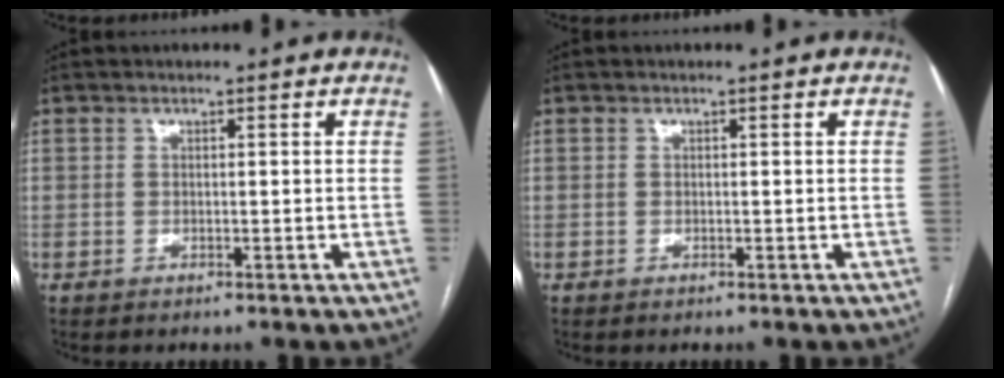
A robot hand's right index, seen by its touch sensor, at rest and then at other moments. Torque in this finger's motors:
{"motor_torque": [0.00, 0.00, 0.00, 0.00]}